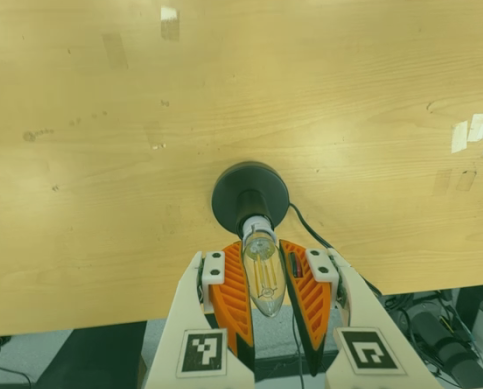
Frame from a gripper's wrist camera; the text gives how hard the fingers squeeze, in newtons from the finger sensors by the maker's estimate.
{"total": 13.6, "left": 13.4, "right": 13.9}